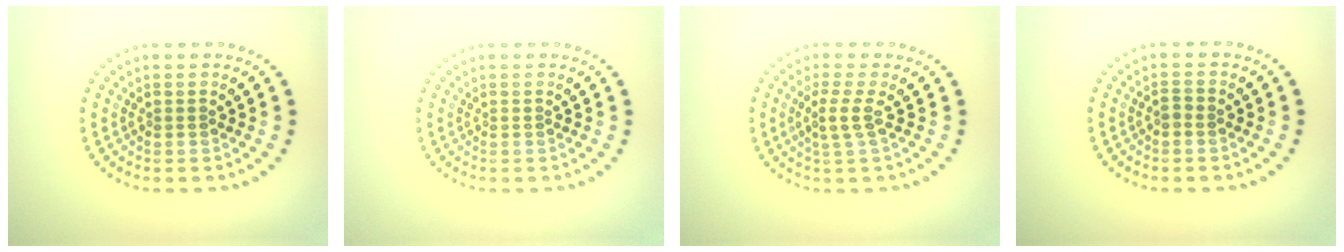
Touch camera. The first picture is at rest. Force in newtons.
{"total": 0.0}
{"total": 1.9, "press": 1.5, "slide": 1.2}
{"total": 0.9, "press": 0.8, "slide": 0.3}